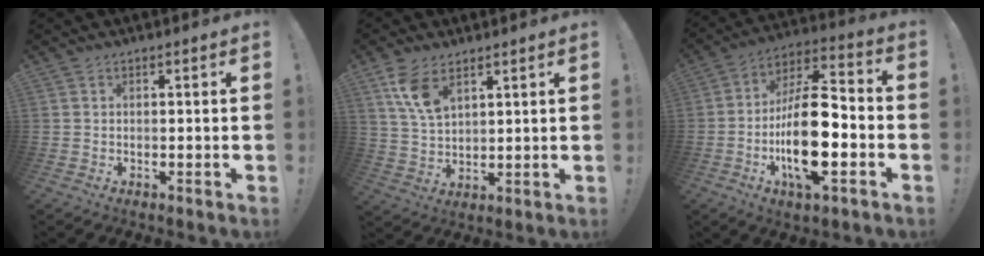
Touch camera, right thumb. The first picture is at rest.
{"total": 8.9, "force": [5.3, 4.4, 5.6], "torque": [-0.103, -0.024, 0.099]}
{"total": 20.5, "force": [-5.2, 8.2, 18.1], "torque": [-0.330, 0.021, -0.084]}